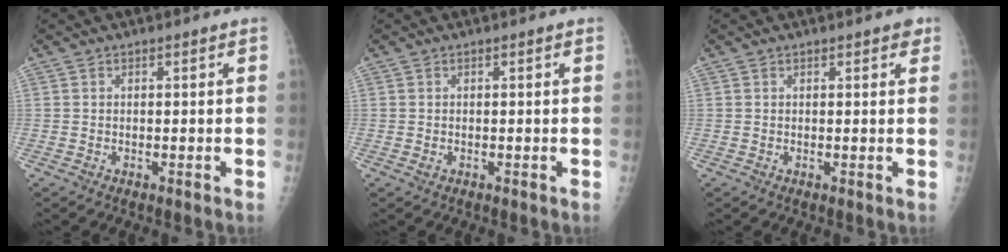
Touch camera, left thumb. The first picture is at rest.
{"total": 0.8, "force": [-0.2, 0.6, 0.4], "torque": [-0.005, 0.000, -0.001]}
{"total": 1.8, "force": [1.2, 0.7, 1.2], "torque": [-0.006, -0.002, 0.011]}